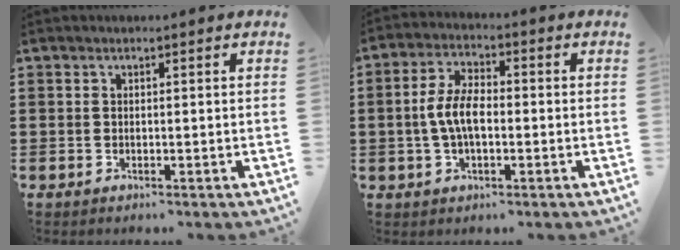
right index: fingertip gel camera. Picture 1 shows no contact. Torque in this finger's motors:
{"motor_torque": [1.41, -0.05, 0.80, 0.21]}